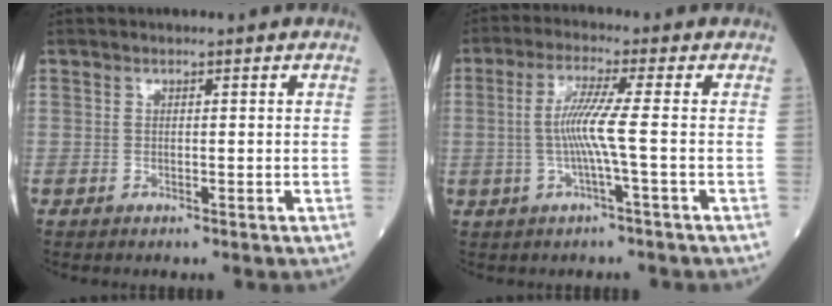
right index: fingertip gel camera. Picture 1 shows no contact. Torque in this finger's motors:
{"motor_torque": [0.94, -0.17, 0.55, 0.19]}